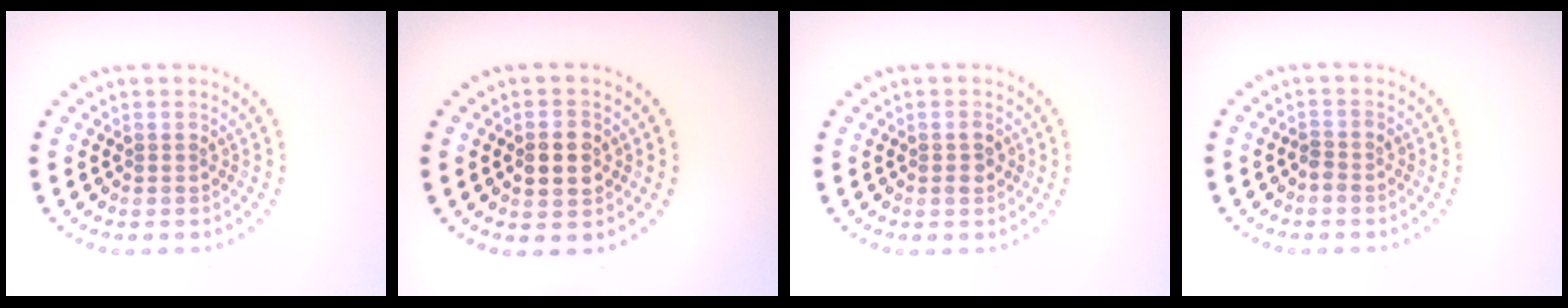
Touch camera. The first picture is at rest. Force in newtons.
{"total": 3.0, "press": 3.0, "slide": 0.1}
{"total": 1.4, "press": 1.4, "slide": 0.3}
{"total": 1.0, "press": 0.9, "slide": 0.6}